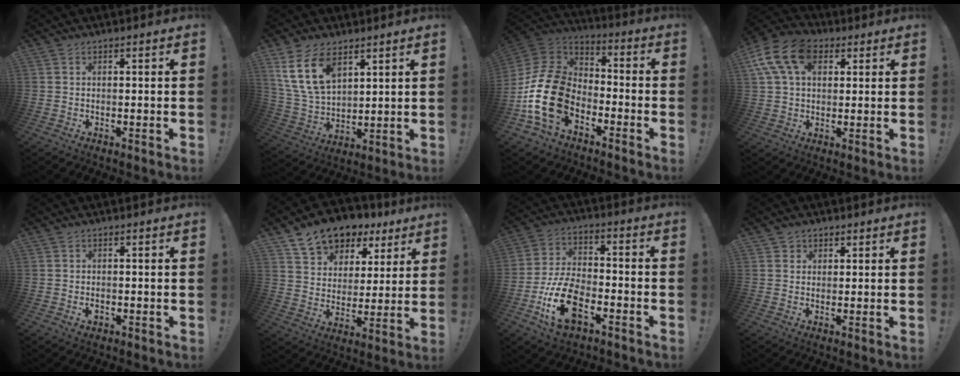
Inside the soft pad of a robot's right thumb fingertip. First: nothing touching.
{"total": 14.8, "force": [7.9, 8.8, 8.9], "torque": [-0.195, -0.036, 0.151]}
{"total": 20.1, "force": [-6.7, 13.3, 13.4], "torque": [-0.269, 0.040, -0.105]}
{"total": 15.4, "force": [5.8, 10.3, 9.9], "torque": [-0.176, -0.015, 0.109]}
{"total": 1.1, "force": [-0.6, 0.7, 0.6], "torque": [-0.009, 0.001, -0.011]}
{"total": 13.0, "force": [9.4, 7.7, 4.6], "torque": [-0.072, -0.066, 0.172]}
{"total": 16.8, "force": [-8.0, 9.2, 11.6], "torque": [-0.228, 0.046, -0.132]}
{"total": 2.4, "force": [1.4, 1.9, 0.2], "torque": [0.005, -0.006, 0.022]}